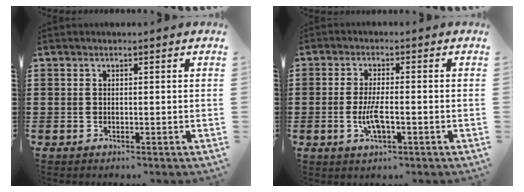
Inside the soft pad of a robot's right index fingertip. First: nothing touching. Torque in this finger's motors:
{"motor_torque": [2.14, 0.00, 0.17, 0.08]}